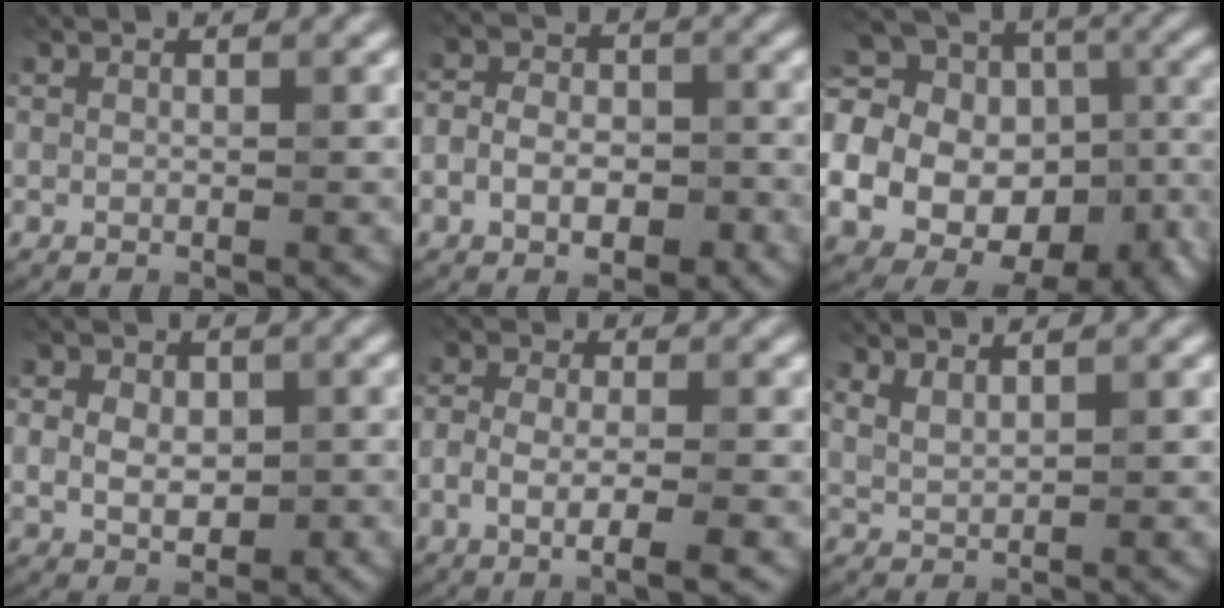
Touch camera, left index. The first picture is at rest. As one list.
[{"total": 4.9, "force": [-1.5, 3.3, 3.2], "torque": [-0.028, 0.001, -0.030]}, {"total": 21.9, "force": [-6.9, 18.3, 9.8], "torque": [-0.196, -0.018, -0.102]}, {"total": 4.7, "force": [0.2, 3.5, 3.1], "torque": [-0.032, 0.004, -0.004]}, {"total": 4.2, "force": [-1.4, 1.6, 3.6], "torque": [-0.071, -0.004, -0.029]}, {"total": 1.6, "force": [1.3, 0.4, 0.7], "torque": [-0.020, -0.004, 0.030]}]